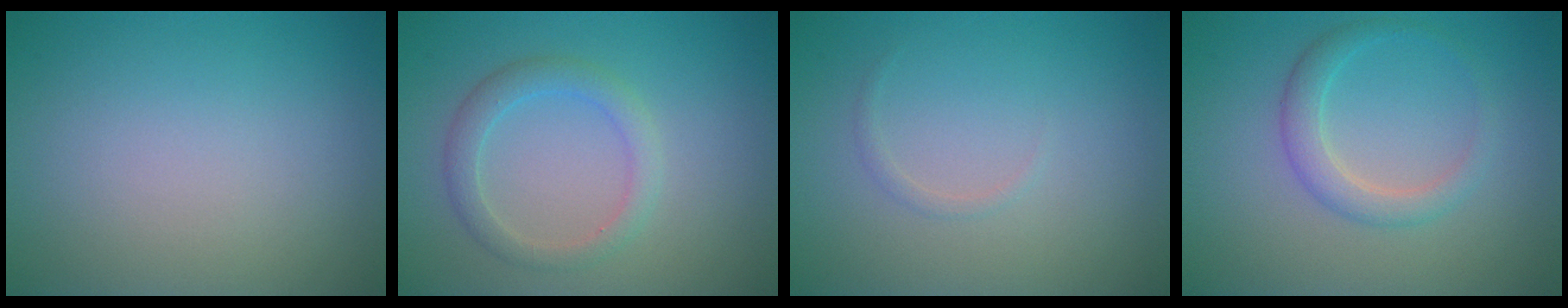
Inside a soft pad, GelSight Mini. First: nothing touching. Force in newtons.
{"total": 2.4, "press": 2.4, "slide": 0.2}
{"total": 0.6, "press": 0.6, "slide": 0.0}
{"total": 2.4, "press": 2.4, "slide": 0.1}